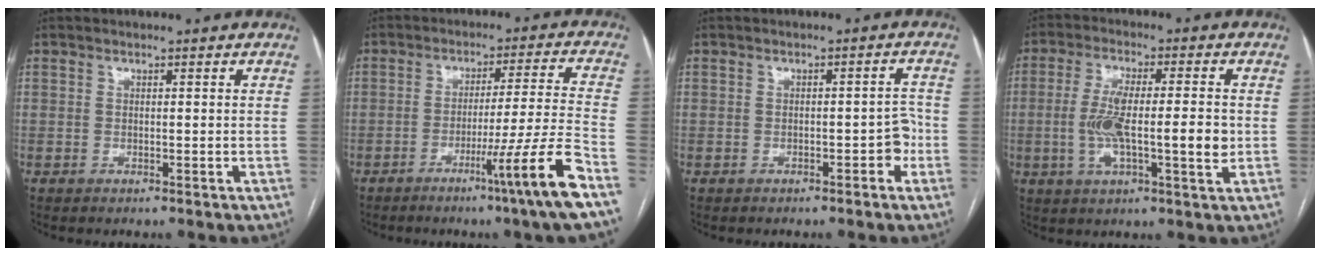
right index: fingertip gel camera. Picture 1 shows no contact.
{"total": 12.1, "force": [-6.6, -3.1, 9.6], "torque": [-0.138, -0.022, -0.109]}
{"total": 3.0, "force": [-1.3, 1.2, 2.4], "torque": [-0.023, 0.015, -0.016]}
{"total": 10.7, "force": [-0.9, 2.0, 10.5], "torque": [-0.189, 0.006, -0.014]}